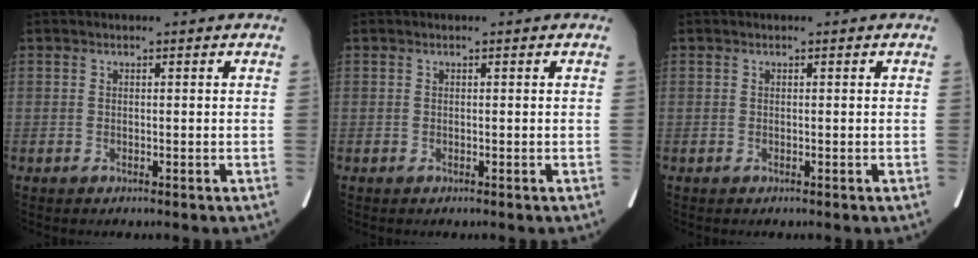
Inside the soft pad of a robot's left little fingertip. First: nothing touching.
{"total": 0.0}
{"total": 0.0}